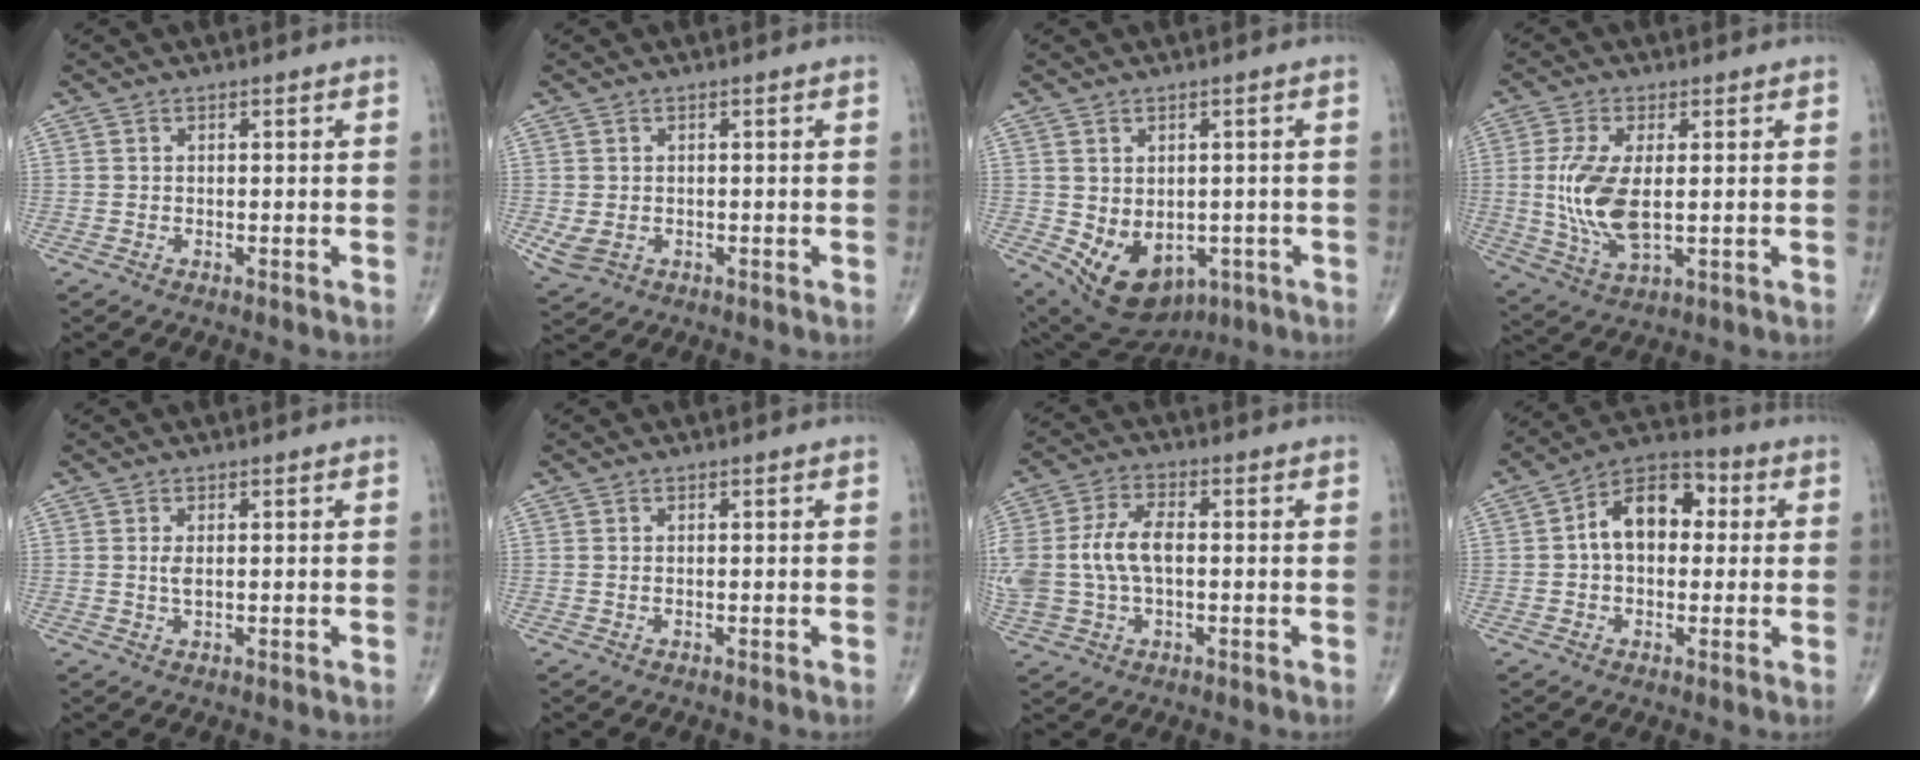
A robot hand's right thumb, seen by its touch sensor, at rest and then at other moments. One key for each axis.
{"total": 3.3, "fx": -0.6, "fy": 2.6, "fz": 2.0, "tx": -0.046, "ty": -0.001, "tz": 0.000}
{"total": 12.0, "fx": -3.5, "fy": 8.6, "fz": 7.6, "tx": -0.101, "ty": 0.001, "tz": -0.027}
{"total": 11.3, "fx": 0.2, "fy": 5.1, "fz": 10.1, "tx": -0.217, "ty": -0.013, "tz": 0.012}
{"total": 1.7, "fx": 0.3, "fy": 0.6, "fz": 1.5, "tx": -0.034, "ty": -0.002, "tz": 0.009}
{"total": 0.0}
{"total": 12.5, "fx": 0.0, "fy": 7.4, "fz": 10.1, "tx": -0.229, "ty": 0.017, "tz": 0.002}
{"total": 11.8, "fx": 1.5, "fy": 7.7, "fz": 8.8, "tx": -0.119, "ty": 0.031, "tz": 0.012}